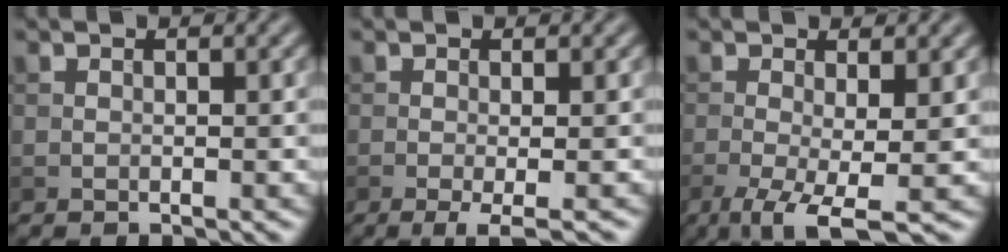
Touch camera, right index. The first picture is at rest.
{"total": 2.6, "force": [-1.1, 0.5, 2.3], "torque": [-0.039, -0.003, -0.023]}
{"total": 5.7, "force": [-2.3, 1.4, 5.0], "torque": [-0.099, -0.010, -0.042]}